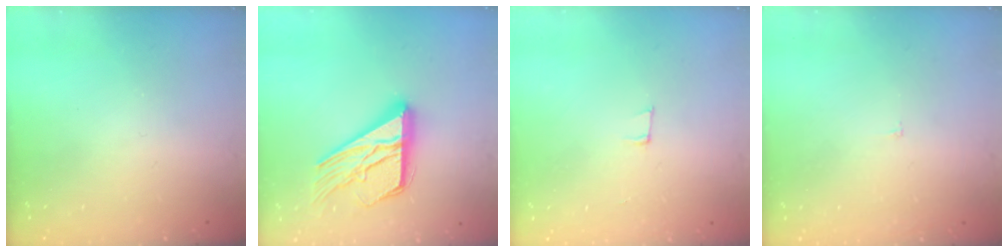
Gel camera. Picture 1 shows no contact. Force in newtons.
{"total": 20.0, "press": 20.0, "slide": 1.8}
{"total": 5.6, "press": 4.5, "slide": 3.3}
{"total": 2.2, "press": 2.2, "slide": 0.2}